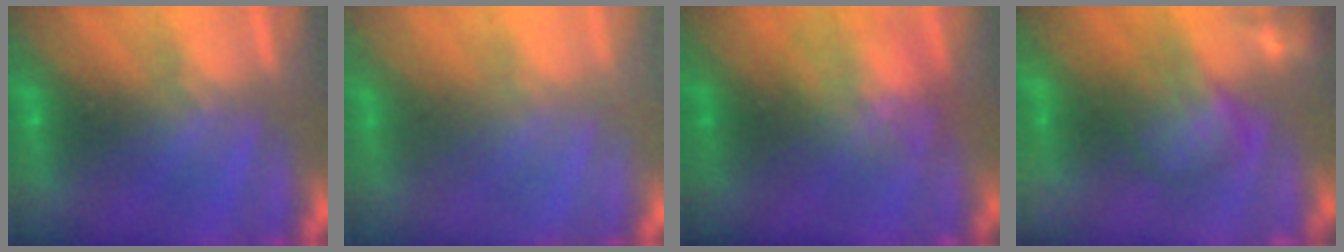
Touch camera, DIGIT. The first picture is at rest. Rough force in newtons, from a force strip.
{"total": 2.3}
{"total": 3.5}
{"total": 4.5}